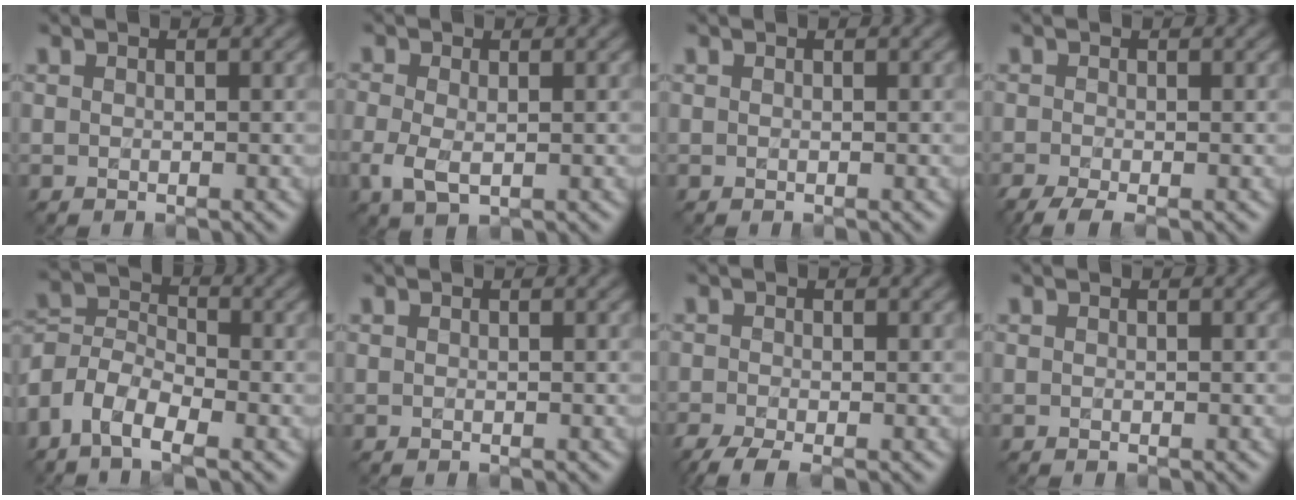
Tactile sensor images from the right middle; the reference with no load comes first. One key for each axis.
{"total": 2.6, "fx": -0.9, "fy": 1.4, "fz": 2.0, "tx": -0.051, "ty": -0.011, "tz": -0.015}
{"total": 0.0}
{"total": 2.9, "fx": -2.0, "fy": 0.6, "fz": 1.9, "tx": -0.039, "ty": -0.006, "tz": -0.039}
{"total": 5.5, "fx": -3.9, "fy": 2.7, "fz": 2.8, "tx": -0.057, "ty": -0.003, "tz": -0.084}
{"total": 0.0}
{"total": 3.2, "fx": -2.4, "fy": 0.7, "fz": 2.0, "tx": -0.041, "ty": -0.008, "tz": -0.048}
{"total": 0.0}